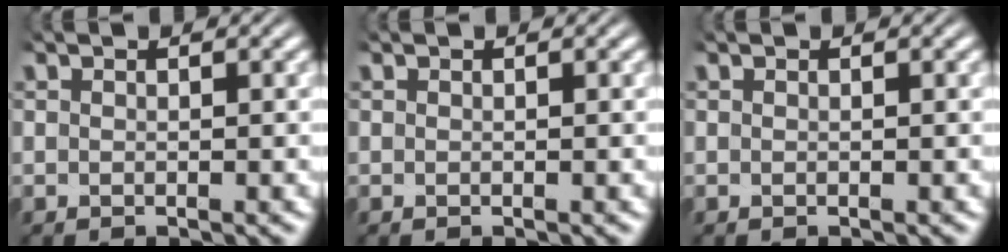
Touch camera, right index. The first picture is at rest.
{"total": 0.0}
{"total": 0.0}